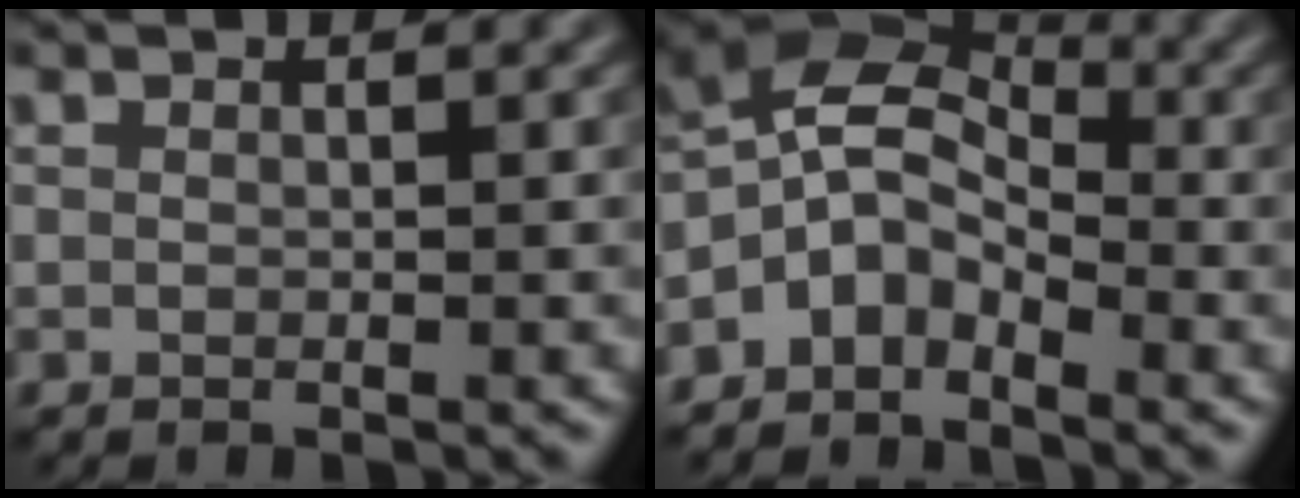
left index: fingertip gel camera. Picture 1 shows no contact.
{"total": 4.9, "force": [-2.7, 3.1, 2.7], "torque": [-0.056, 0.005, -0.065]}